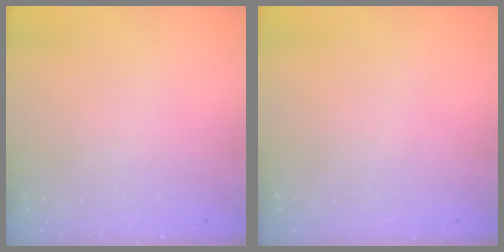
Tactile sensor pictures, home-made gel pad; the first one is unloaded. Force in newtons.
{"total": 0.0}